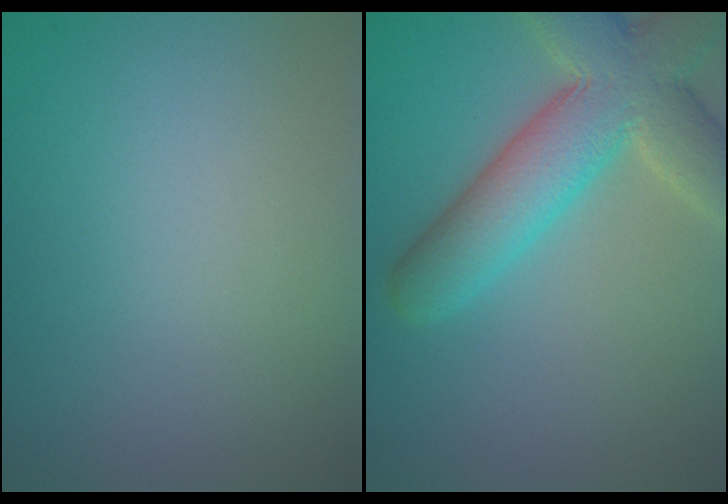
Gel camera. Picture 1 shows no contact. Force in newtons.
{"total": 8.1, "press": 8.1, "slide": 0.6}